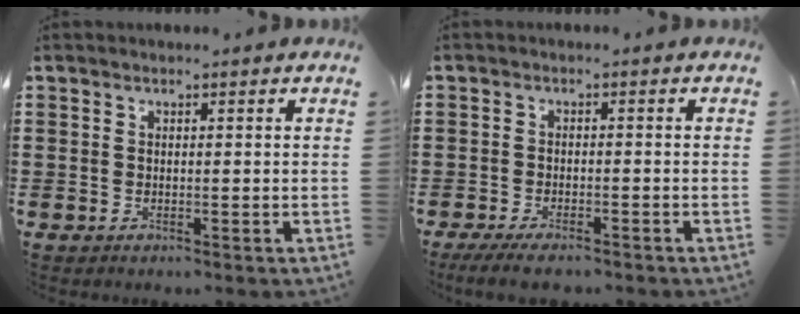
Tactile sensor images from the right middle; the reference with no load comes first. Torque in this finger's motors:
{"motor_torque": [0.07, -0.32, 0.05, -0.01]}